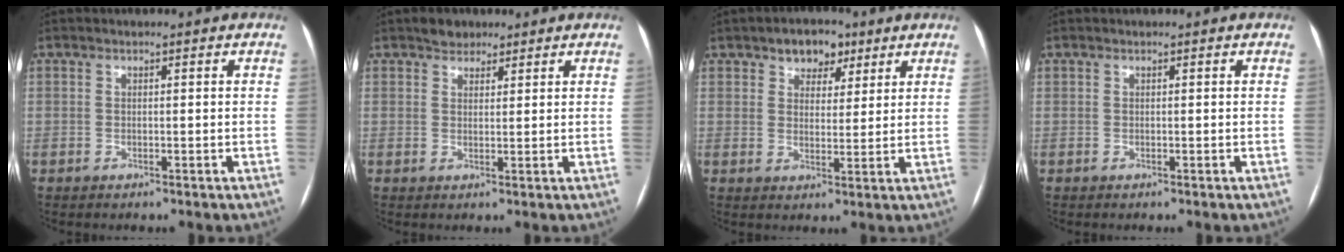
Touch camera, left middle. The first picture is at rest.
{"total": 2.9, "force": [2.2, 1.8, 0.6], "torque": [-0.007, 0.007, 0.033]}
{"total": 5.6, "force": [3.5, 3.6, 2.6], "torque": [-0.031, 0.012, 0.053]}
{"total": 0.0}